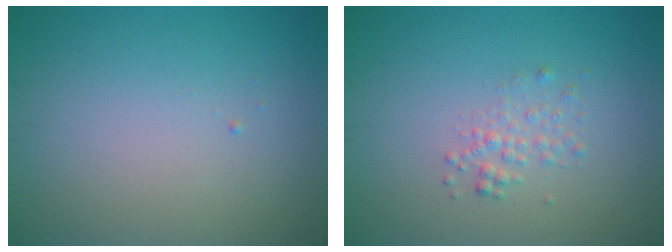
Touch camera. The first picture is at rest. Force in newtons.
{"total": 1.4, "press": 1.4, "slide": 0.1}